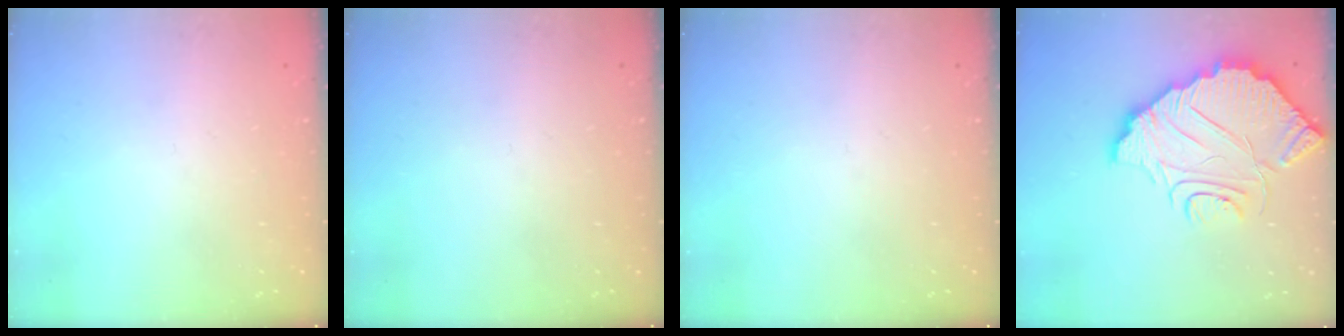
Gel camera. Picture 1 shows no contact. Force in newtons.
{"total": 0.0}
{"total": 0.0}
{"total": 11.4, "press": 11.4, "slide": 0.8}